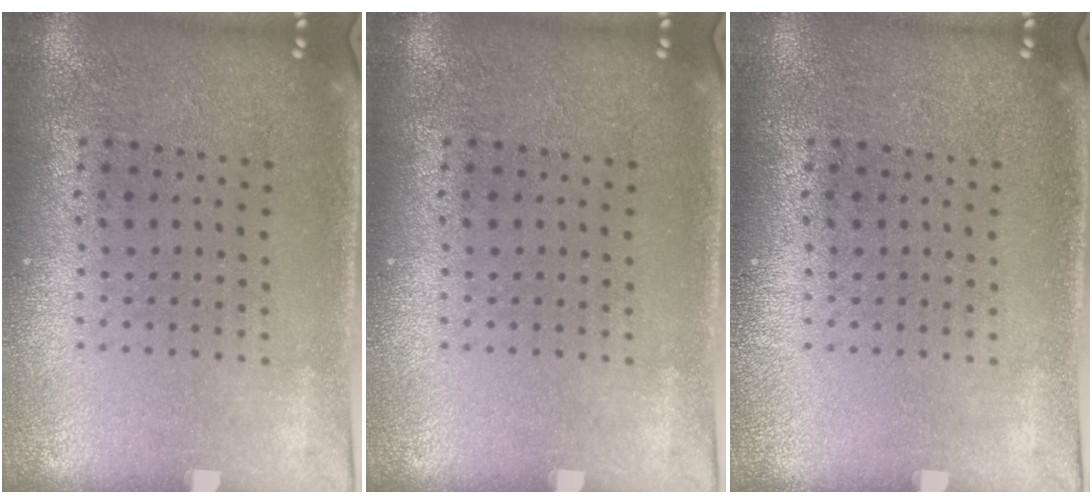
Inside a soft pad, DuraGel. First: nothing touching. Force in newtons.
{"total": 0.0}
{"total": 0.0}